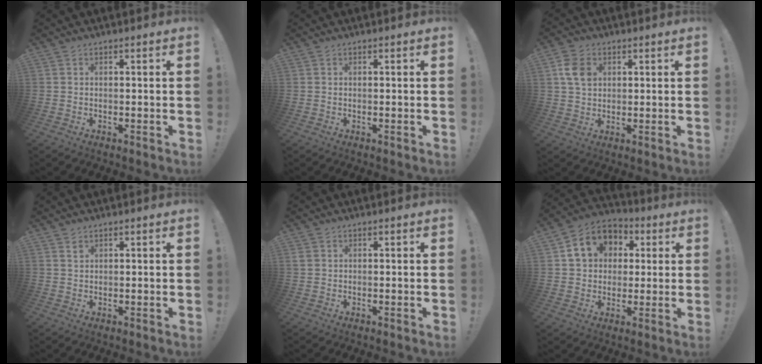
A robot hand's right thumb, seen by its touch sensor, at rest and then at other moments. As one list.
[{"total": 0.0}, {"total": 7.5, "force": [2.2, 5.7, 4.4], "torque": [-0.060, 0.004, 0.045]}, {"total": 1.0, "force": [0.8, 0.6, 0.3], "torque": [0.006, -0.006, 0.012]}, {"total": 1.1, "force": [0.4, 0.8, 0.5], "torque": [-0.011, 0.003, 0.008]}, {"total": 12.6, "force": [3.6, 10.6, 5.8], "torque": [-0.084, -0.001, 0.075]}]